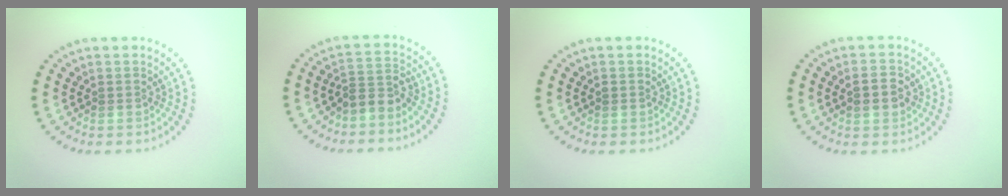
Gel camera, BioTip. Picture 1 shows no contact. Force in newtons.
{"total": 2.5, "press": 1.8, "slide": 1.7}
{"total": 0.6, "press": 0.6, "slide": 0.2}
{"total": 2.7, "press": 2.7, "slide": 0.1}